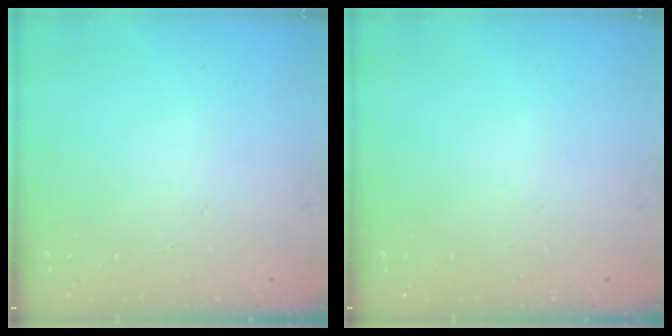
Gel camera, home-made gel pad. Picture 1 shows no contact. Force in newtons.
{"total": 0.0}